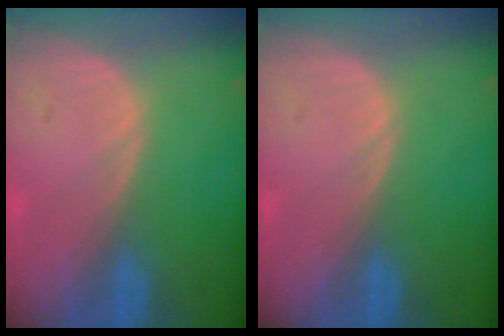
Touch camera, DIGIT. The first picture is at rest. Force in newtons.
{"total": 0.0}